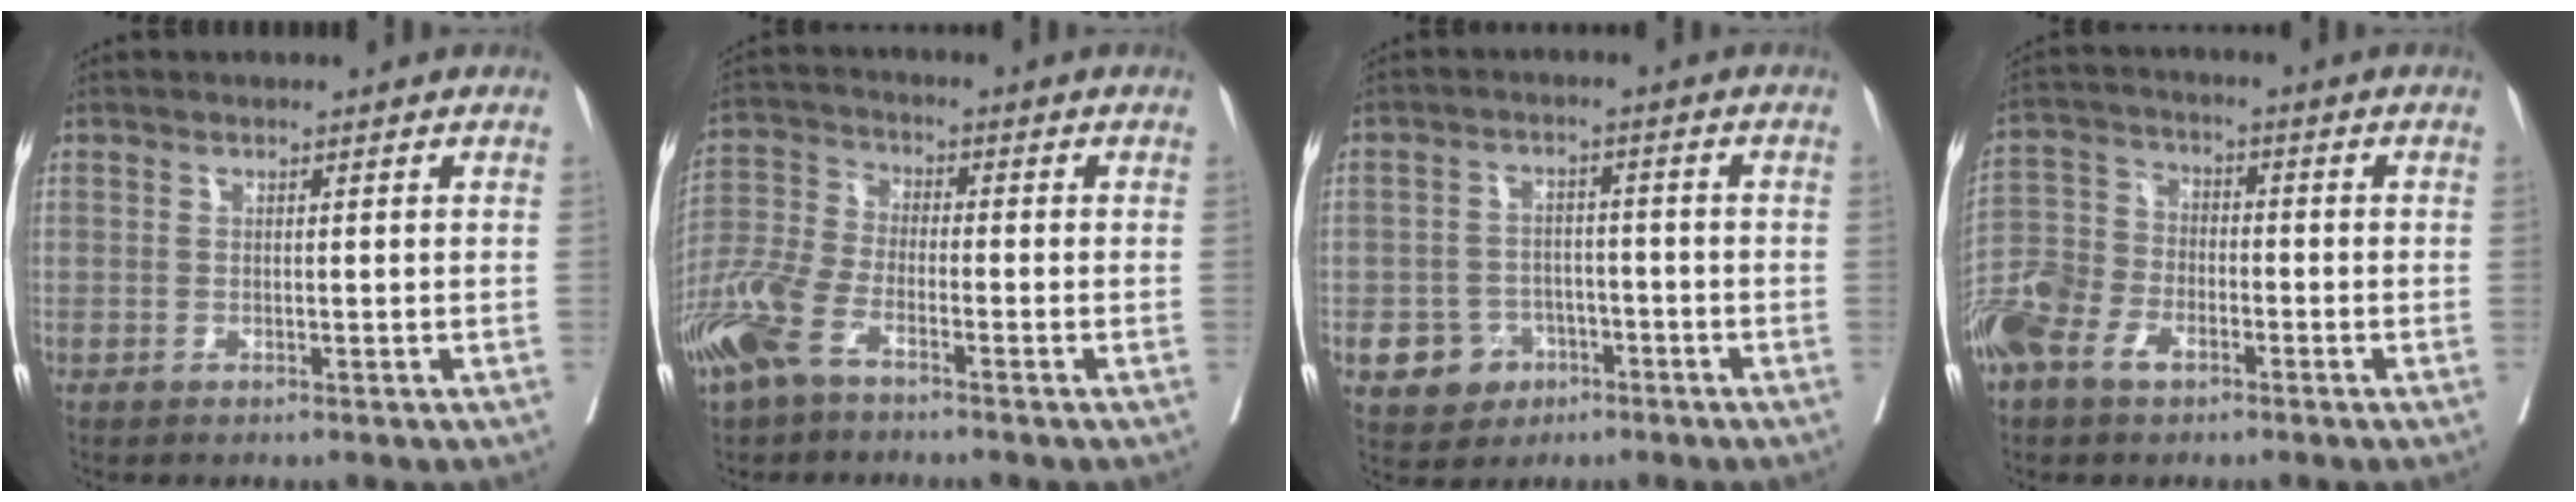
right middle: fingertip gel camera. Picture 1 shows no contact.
{"total": 8.7, "force": [-5.4, 3.4, 5.9], "torque": [-0.155, -0.009, -0.117]}
{"total": 5.8, "force": [-2.7, 4.8, 1.5], "torque": [-0.024, 0.009, -0.037]}
{"total": 9.2, "force": [-5.2, 5.7, 5.1], "torque": [-0.125, 0.005, -0.106]}